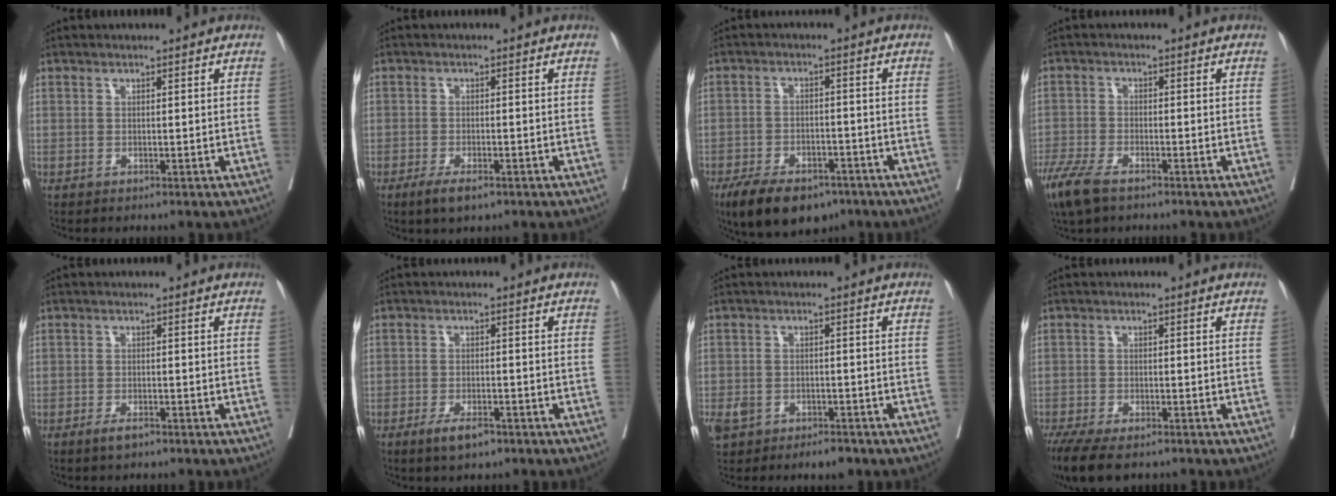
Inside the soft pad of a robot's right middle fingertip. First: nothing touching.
{"total": 3.7, "force": [-2.3, 1.1, 2.6], "torque": [-0.049, -0.004, -0.037]}
{"total": 11.6, "force": [-8.1, 5.4, 6.3], "torque": [-0.104, -0.005, -0.128]}
{"total": 7.2, "force": [-5.2, 2.4, 4.4], "torque": [-0.087, -0.014, -0.094]}
{"total": 2.0, "force": [-1.4, 0.6, 1.3], "torque": [-0.025, -0.001, -0.024]}
{"total": 3.9, "force": [-2.5, 1.3, 2.7], "torque": [-0.051, -0.001, -0.040]}
{"total": 5.0, "force": [-3.1, 2.9, 2.7], "torque": [-0.046, 0.004, -0.043]}
{"total": 8.7, "force": [-6.5, 2.9, 5.1], "torque": [-0.084, -0.015, -0.104]}